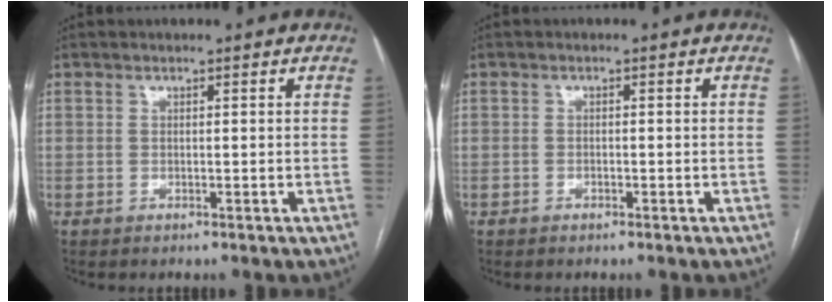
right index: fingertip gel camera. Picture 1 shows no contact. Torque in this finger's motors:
{"motor_torque": [-0.29, -0.13, -0.07, -0.01]}